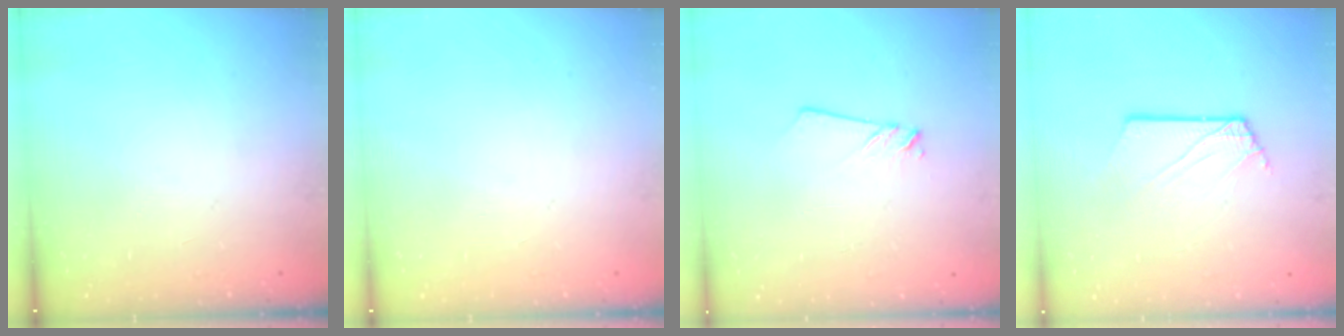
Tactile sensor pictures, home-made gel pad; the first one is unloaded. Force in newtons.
{"total": 0.0}
{"total": 2.0, "press": 2.0, "slide": 0.1}
{"total": 2.6, "press": 2.6, "slide": 0.3}